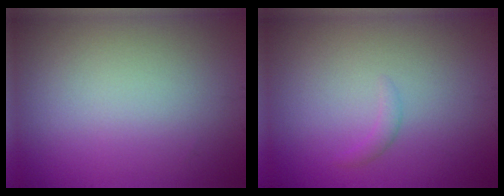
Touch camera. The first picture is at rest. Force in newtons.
{"total": 0.8, "press": 0.8, "slide": 0.0}